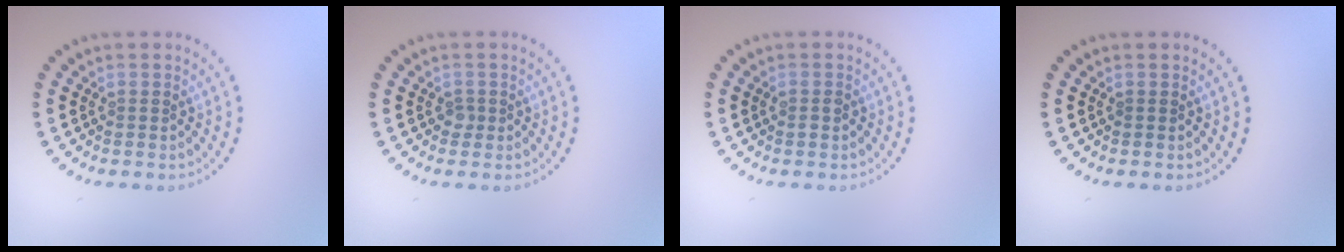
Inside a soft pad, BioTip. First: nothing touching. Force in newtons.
{"total": 0.8, "press": 0.6, "slide": 0.6}
{"total": 0.8, "press": 0.7, "slide": 0.3}
{"total": 0.0}